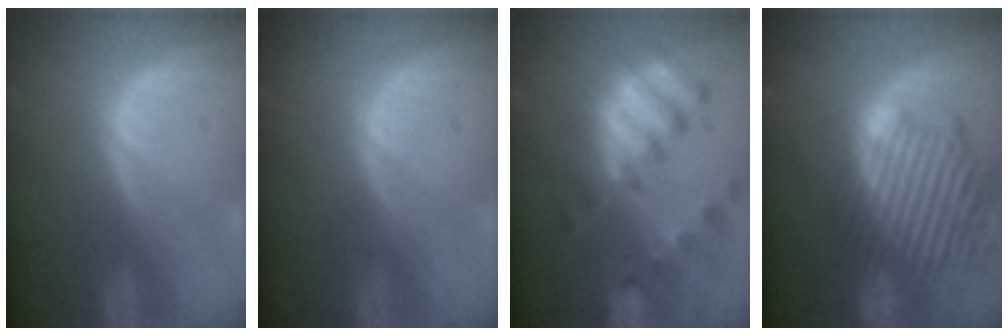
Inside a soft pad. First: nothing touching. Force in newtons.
{"total": 0.0}
{"total": 10.3, "press": 8.9, "slide": 5.1}
{"total": 13.9, "press": 11.7, "slide": 7.4}